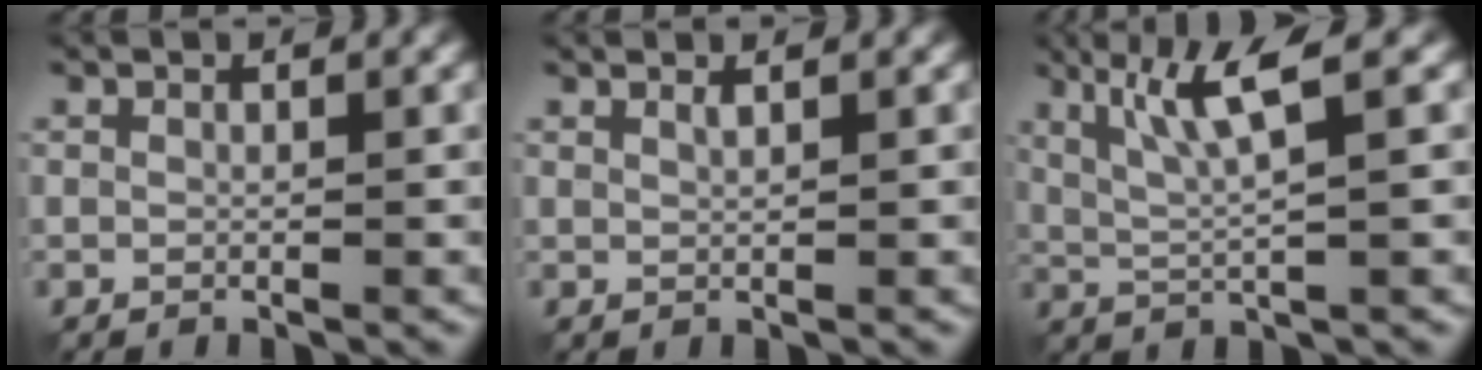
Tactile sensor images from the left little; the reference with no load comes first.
{"total": 0.9, "force": [0.5, 0.3, 0.7], "torque": [-0.008, 0.002, 0.004]}
{"total": 5.4, "force": [1.8, 0.8, 5.0], "torque": [-0.103, 0.004, 0.043]}